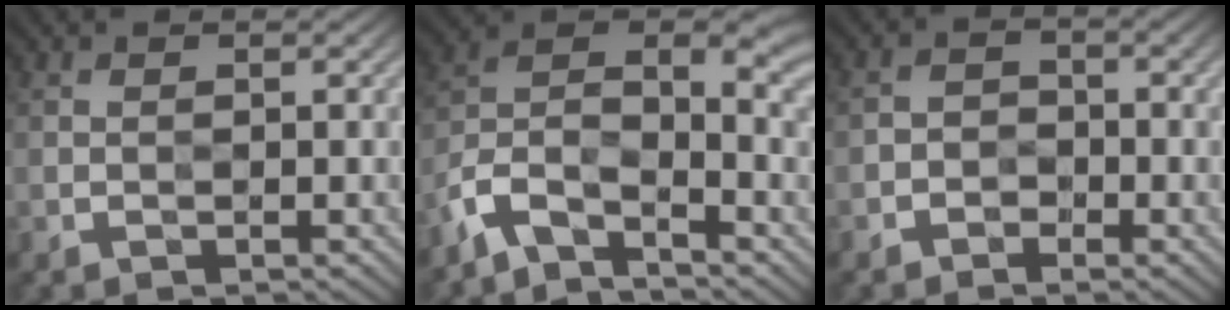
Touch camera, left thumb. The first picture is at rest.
{"total": 7.6, "force": [-4.8, 3.0, 5.1], "torque": [-0.096, -0.003, -0.116]}
{"total": 1.8, "force": [-1.3, 1.3, 0.2], "torque": [0.002, 0.005, -0.031]}